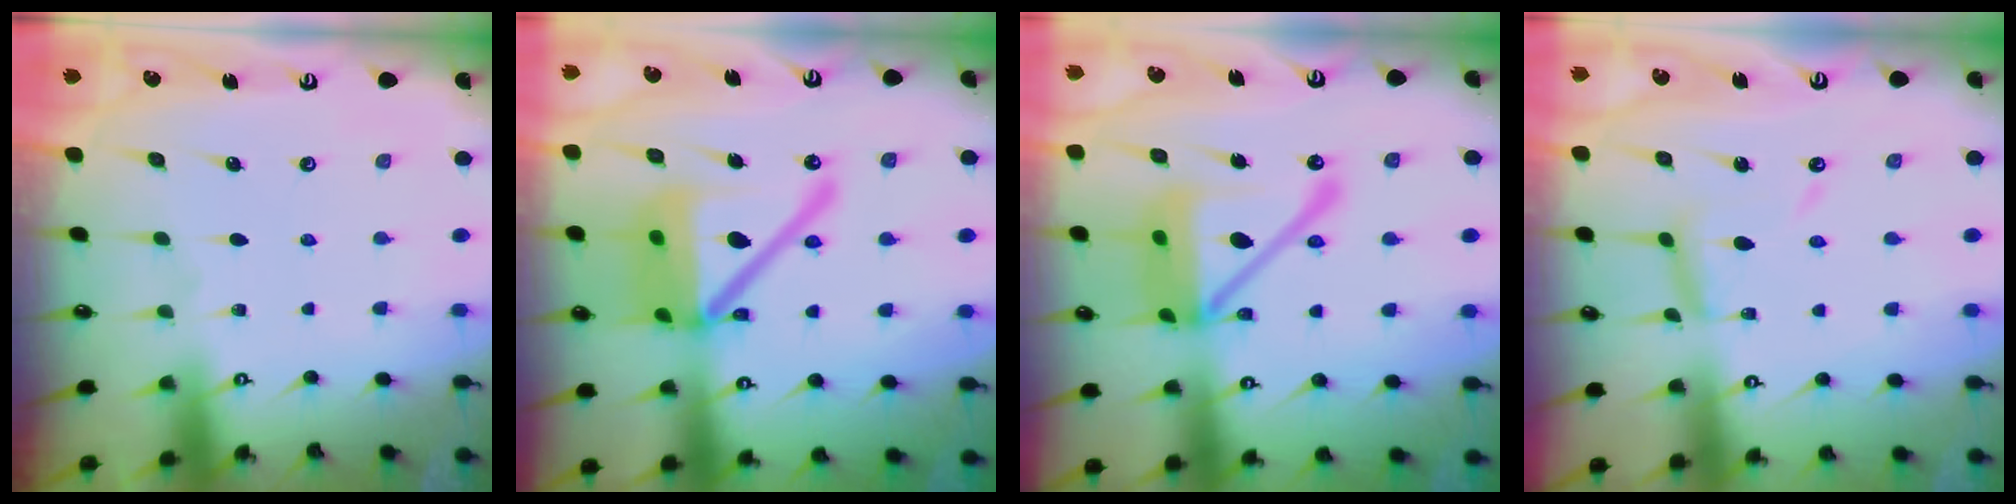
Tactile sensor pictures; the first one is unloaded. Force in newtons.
{"total": 20.3, "press": 20.0, "slide": 3.5}
{"total": 20.2, "press": 20.1, "slide": 2.3}
{"total": 9.5, "press": 9.5, "slide": 0.7}